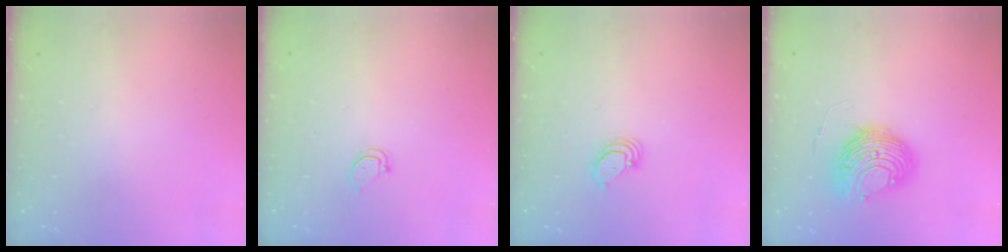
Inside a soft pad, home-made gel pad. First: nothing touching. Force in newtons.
{"total": 3.6, "press": 3.6, "slide": 0.2}
{"total": 2.9, "press": 2.9, "slide": 0.2}
{"total": 10.9, "press": 10.8, "slide": 1.1}